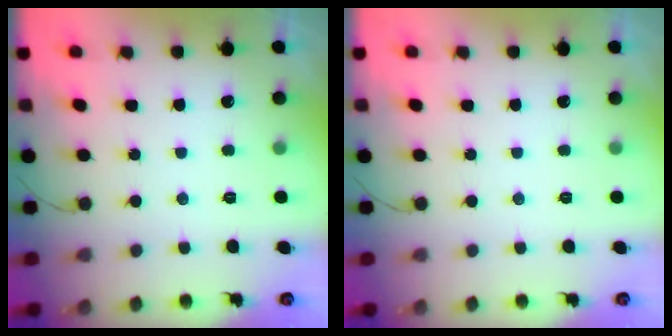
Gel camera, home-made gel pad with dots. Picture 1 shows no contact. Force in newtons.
{"total": 0.0}